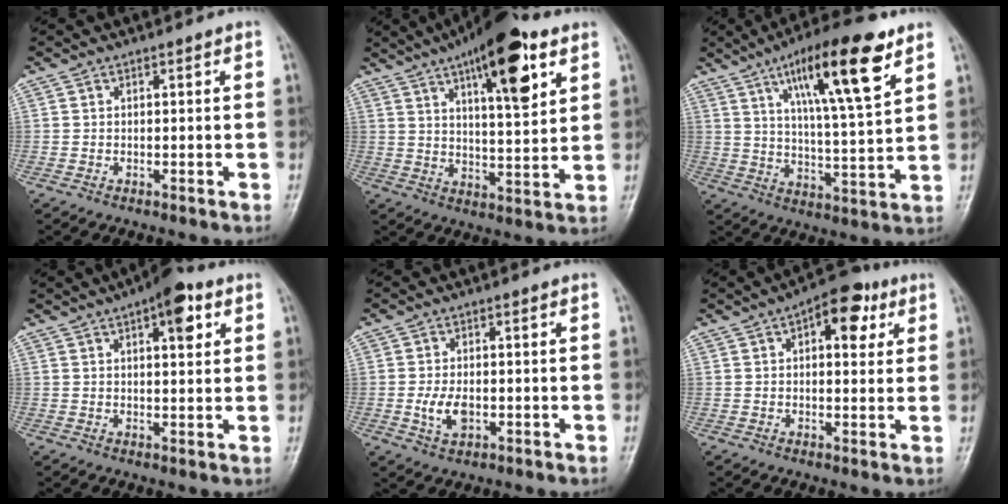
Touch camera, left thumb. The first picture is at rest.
{"total": 17.0, "force": [8.7, 5.3, 13.6], "torque": [-0.182, -0.030, 0.133]}
{"total": 17.7, "force": [9.2, 3.5, 14.7], "torque": [-0.227, -0.035, 0.151]}
{"total": 7.6, "force": [3.6, 3.0, 6.0], "torque": [-0.062, -0.006, 0.043]}
{"total": 4.7, "force": [-1.0, 2.8, 3.7], "torque": [-0.070, -0.002, -0.014]}
{"total": 9.5, "force": [3.9, 4.8, 7.2], "torque": [-0.067, 0.002, 0.045]}